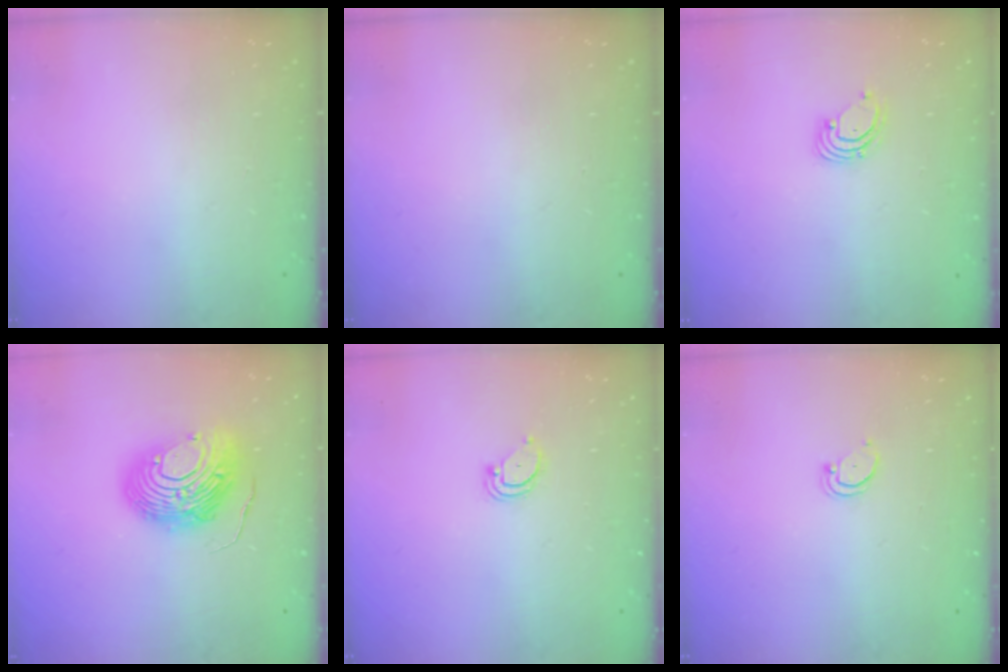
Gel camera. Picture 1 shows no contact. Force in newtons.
{"total": 0.0}
{"total": 1.6, "press": 1.6, "slide": 0.1}
{"total": 13.8, "press": 13.7, "slide": 1.3}
{"total": 3.0, "press": 3.0, "slide": 0.2}
{"total": 2.5, "press": 2.5, "slide": 0.2}